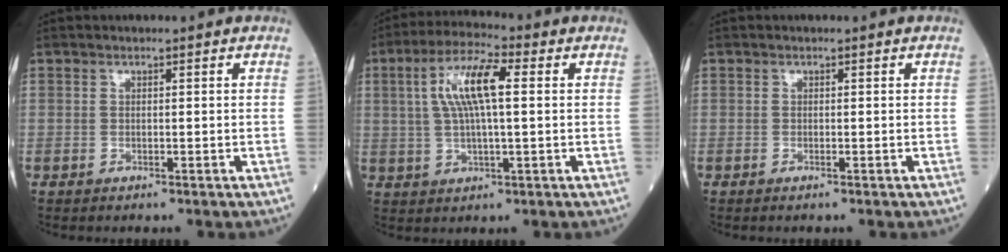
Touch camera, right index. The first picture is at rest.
{"total": 9.3, "force": [2.0, 1.9, 8.9], "torque": [-0.179, 0.018, 0.036]}
{"total": 0.0}